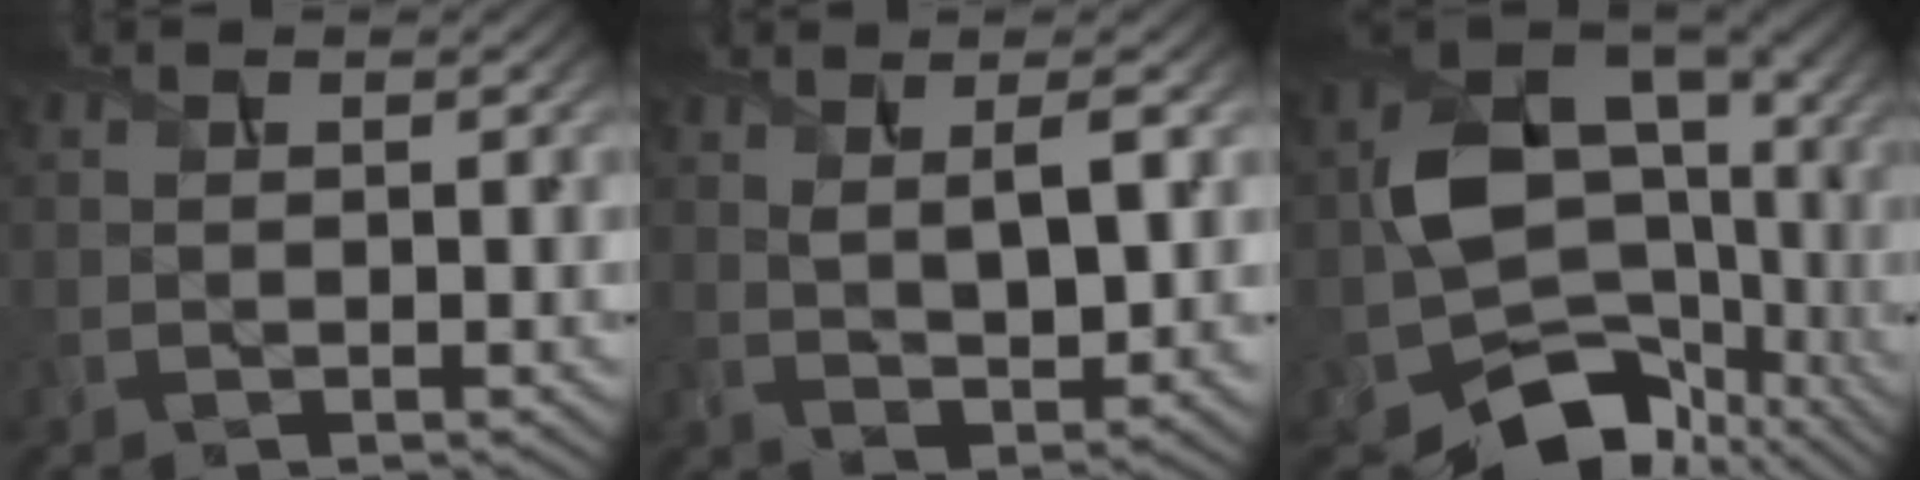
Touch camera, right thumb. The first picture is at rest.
{"total": 6.3, "force": [2.6, 2.0, 5.4], "torque": [-0.099, -0.003, 0.055]}
{"total": 15.7, "force": [-4.6, 11.8, 9.3], "torque": [-0.137, -0.041, -0.074]}